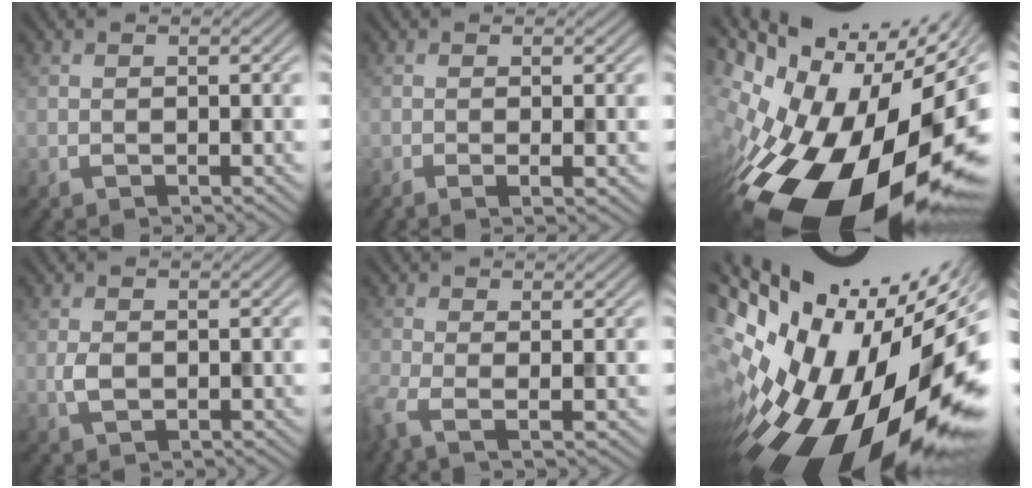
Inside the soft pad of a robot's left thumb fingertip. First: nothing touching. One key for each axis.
{"total": 2.0, "fx": -0.6, "fy": 0.5, "fz": 1.9, "tx": -0.030, "ty": -0.004, "tz": -0.011}
{"total": 20.7, "fx": -6.6, "fy": 10.9, "fz": 16.3, "tx": -0.293, "ty": -0.065, "tz": -0.088}
{"total": 1.4, "fx": -0.4, "fy": 1.0, "fz": 0.9, "tx": -0.022, "ty": -0.006, "tz": -0.005}
{"total": 3.9, "fx": -1.7, "fy": 1.3, "fz": 3.2, "tx": -0.078, "ty": -0.012, "tz": -0.032}
{"total": 20.6, "fx": -4.6, "fy": 9.9, "fz": 17.5, "tx": -0.283, "ty": -0.040, "tz": -0.070}